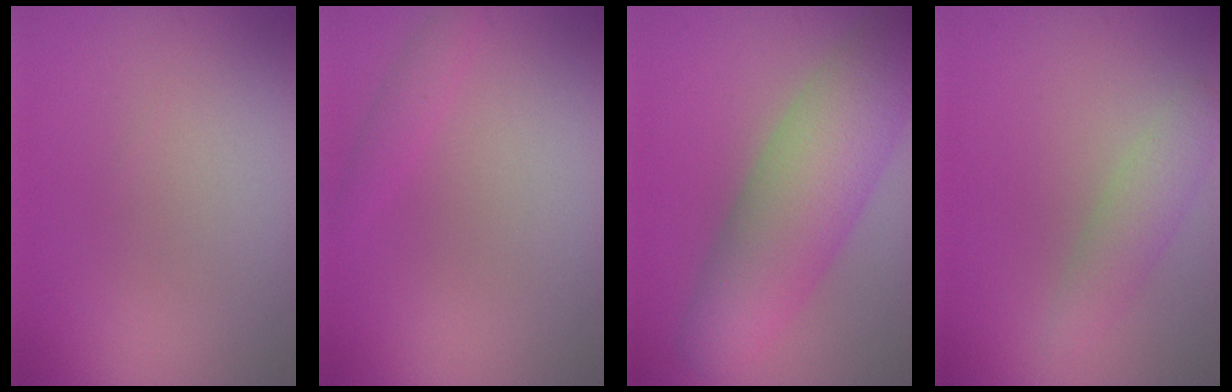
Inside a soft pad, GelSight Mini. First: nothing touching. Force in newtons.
{"total": 1.2, "press": 1.2, "slide": 0.1}
{"total": 8.3, "press": 8.3, "slide": 0.2}
{"total": 2.5, "press": 2.5, "slide": 0.2}